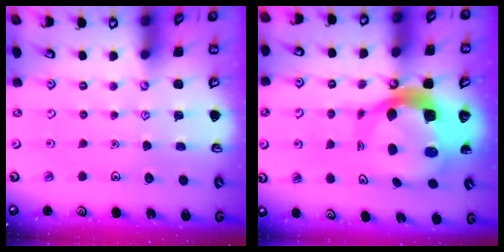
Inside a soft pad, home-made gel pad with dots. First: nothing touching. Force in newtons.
{"total": 11.8, "press": 11.6, "slide": 1.8}